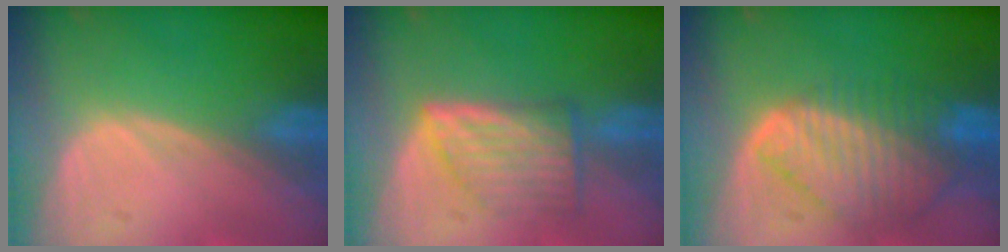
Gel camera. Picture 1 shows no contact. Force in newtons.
{"total": 6.6, "press": 6.1, "slide": 2.5}
{"total": 9.3, "press": 8.0, "slide": 4.7}